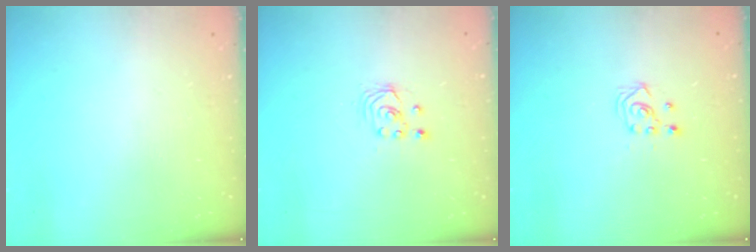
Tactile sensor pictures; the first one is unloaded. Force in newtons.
{"total": 1.7, "press": 1.7, "slide": 0.2}
{"total": 3.0, "press": 2.8, "slide": 1.0}